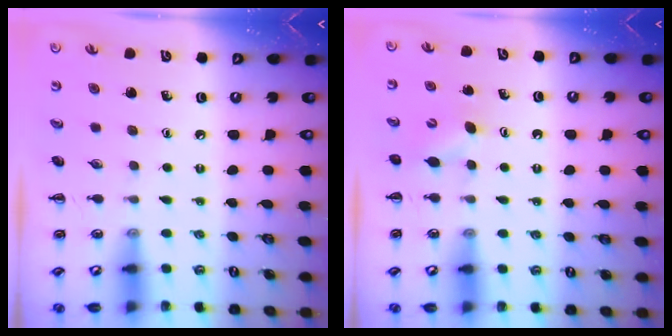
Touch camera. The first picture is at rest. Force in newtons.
{"total": 3.5, "press": 3.4, "slide": 1.0}